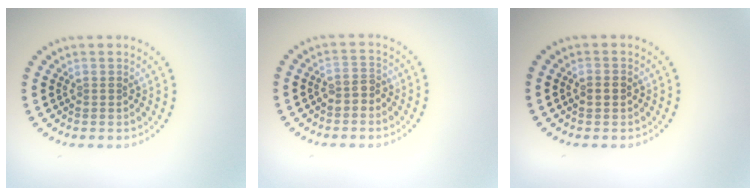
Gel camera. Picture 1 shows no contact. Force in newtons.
{"total": 1.7, "press": 1.5, "slide": 0.8}
{"total": 1.6, "press": 1.6, "slide": 0.1}